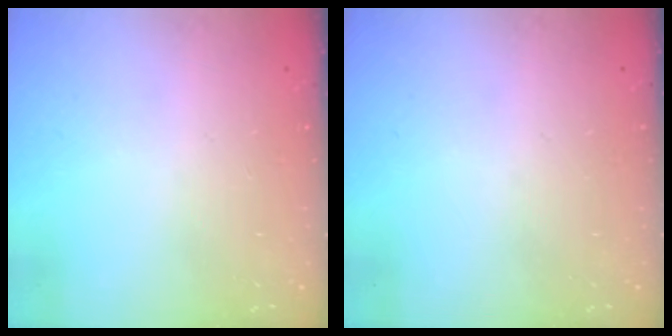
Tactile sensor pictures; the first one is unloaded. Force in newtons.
{"total": 0.0}